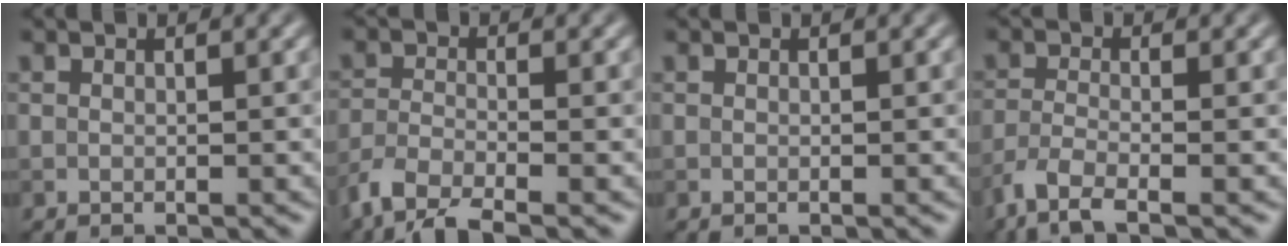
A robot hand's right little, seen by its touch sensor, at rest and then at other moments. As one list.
[{"total": 4.7, "force": [-3.7, 1.1, 2.7], "torque": [-0.053, -0.010, -0.080]}, {"total": 0.0}, {"total": 3.9, "force": [-2.9, 0.8, 2.4], "torque": [-0.053, -0.011, -0.069]}]